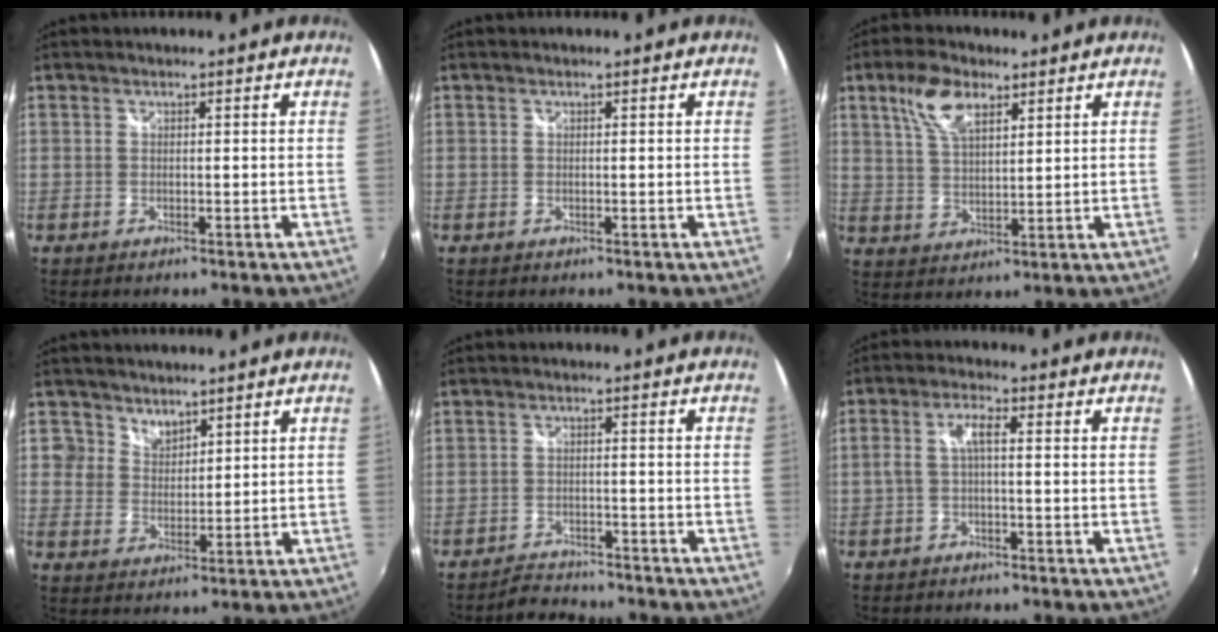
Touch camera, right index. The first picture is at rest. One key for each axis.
{"total": 0.0}
{"total": 8.3, "fx": 4.6, "fy": 3.9, "fz": 5.7, "tx": -0.113, "ty": 0.015, "tz": 0.090}
{"total": 4.6, "fx": 3.1, "fy": 3.4, "fz": 0.3, "tx": 0.006, "ty": 0.009, "tz": 0.057}
{"total": 4.5, "fx": -4.3, "fy": 1.2, "fz": 0.3, "tx": -0.026, "ty": 0.001, "tz": -0.073}
{"total": 3.9, "fx": -0.2, "fy": 1.0, "fz": 3.8, "tx": -0.076, "ty": 0.011, "tz": -0.001}